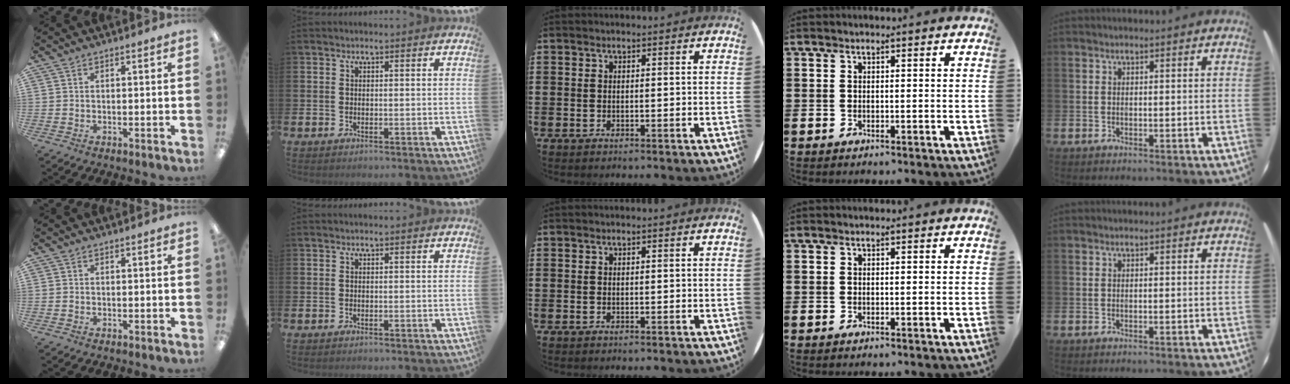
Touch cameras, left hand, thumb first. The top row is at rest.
{}